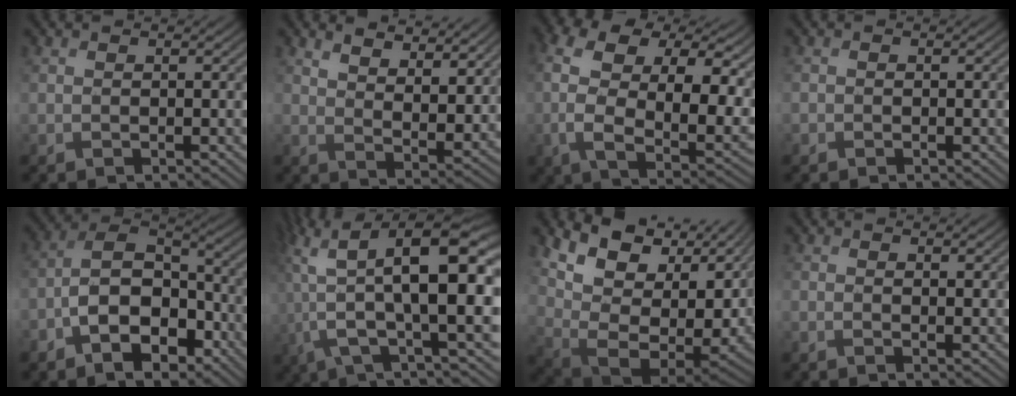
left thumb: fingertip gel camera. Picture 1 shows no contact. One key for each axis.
{"total": 7.7, "fx": 5.4, "fy": 2.9, "fz": 4.7, "tx": -0.087, "ty": -0.008, "tz": 0.089}
{"total": 17.7, "fx": 2.7, "fy": 11.4, "fz": 13.2, "tx": -0.255, "ty": -0.015, "tz": 0.073}
{"total": 0.9, "fx": -0.4, "fy": 0.7, "fz": 0.2, "tx": 0.000, "ty": -0.002, "tz": -0.010}
{"total": 10.6, "fx": -5.6, "fy": 6.0, "fz": 6.7, "tx": -0.116, "ty": -0.004, "tz": -0.114}
{"total": 15.2, "fx": 1.1, "fy": 4.8, "fz": 14.3, "tx": -0.285, "ty": -0.004, "tz": 0.031}
{"total": 15.0, "fx": 3.0, "fy": 8.1, "fz": 12.3, "tx": -0.235, "ty": -0.022, "tz": 0.078}
{"total": 0.7, "fx": 0.1, "fy": 0.4, "fz": 0.6, "tx": -0.004, "ty": -0.003, "tz": 0.000}